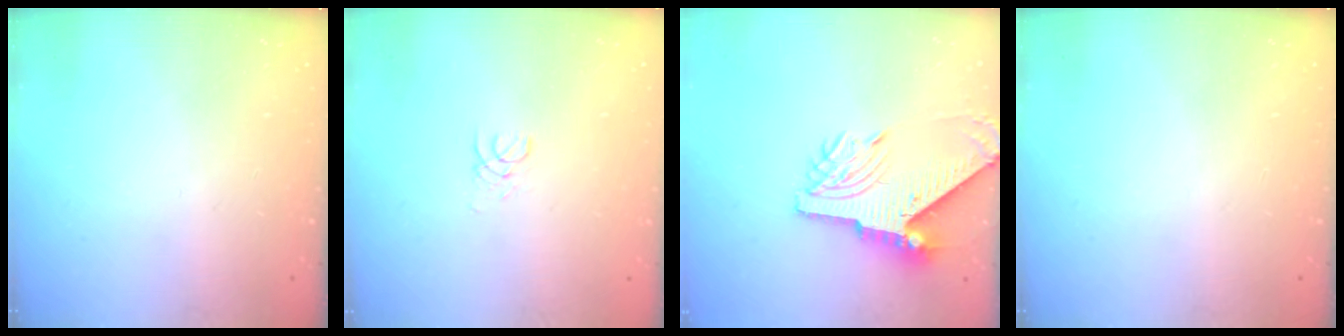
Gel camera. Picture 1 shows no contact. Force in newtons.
{"total": 1.0, "press": 1.0, "slide": 0.1}
{"total": 12.0, "press": 11.9, "slide": 1.4}
{"total": 0.0}